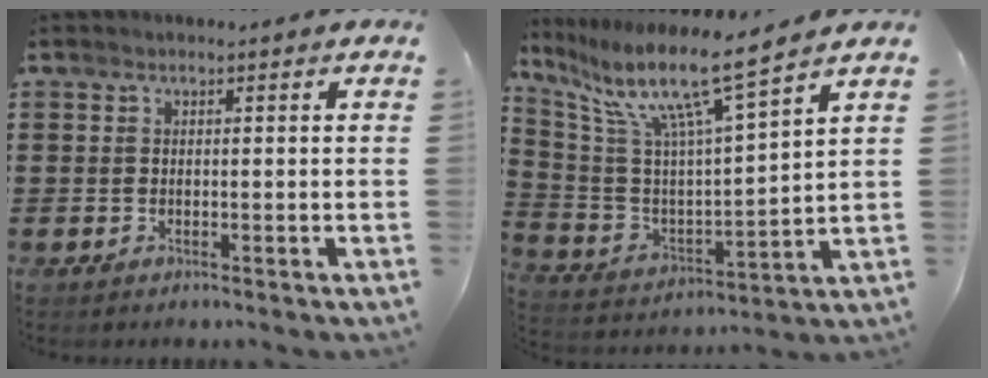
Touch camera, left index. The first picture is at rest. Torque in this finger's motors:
{"motor_torque": [2.14, 0.00, 0.41, 0.21]}